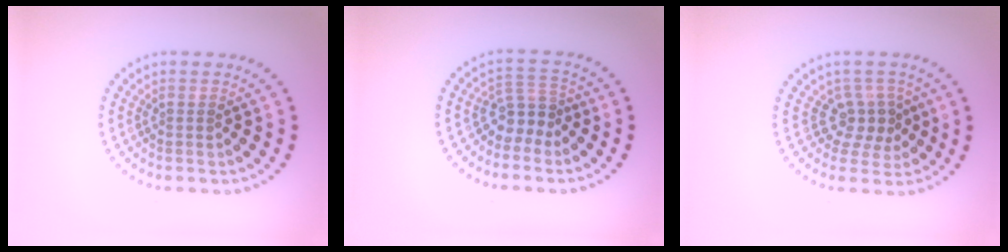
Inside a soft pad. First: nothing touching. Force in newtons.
{"total": 2.8, "press": 1.9, "slide": 2.0}
{"total": 2.8, "press": 2.0, "slide": 1.9}